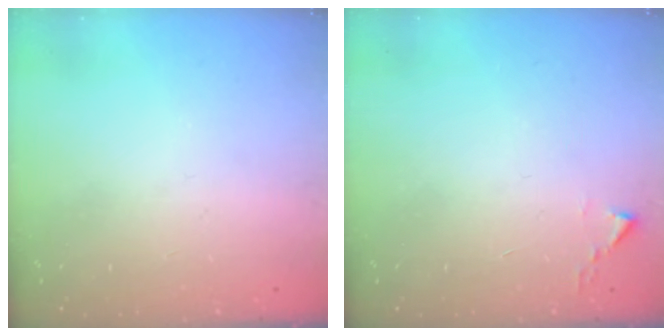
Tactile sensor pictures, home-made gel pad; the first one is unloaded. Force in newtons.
{"total": 2.4, "press": 2.4, "slide": 0.3}